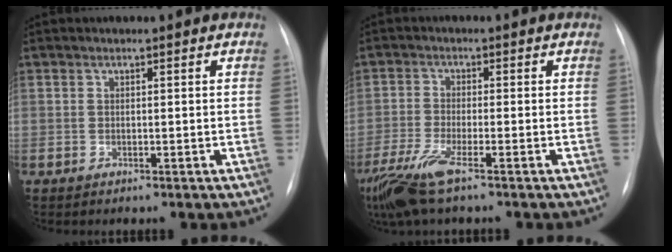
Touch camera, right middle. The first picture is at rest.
{"total": 7.4, "force": [-4.7, 1.1, 5.6], "torque": [-0.125, -0.018, -0.091]}